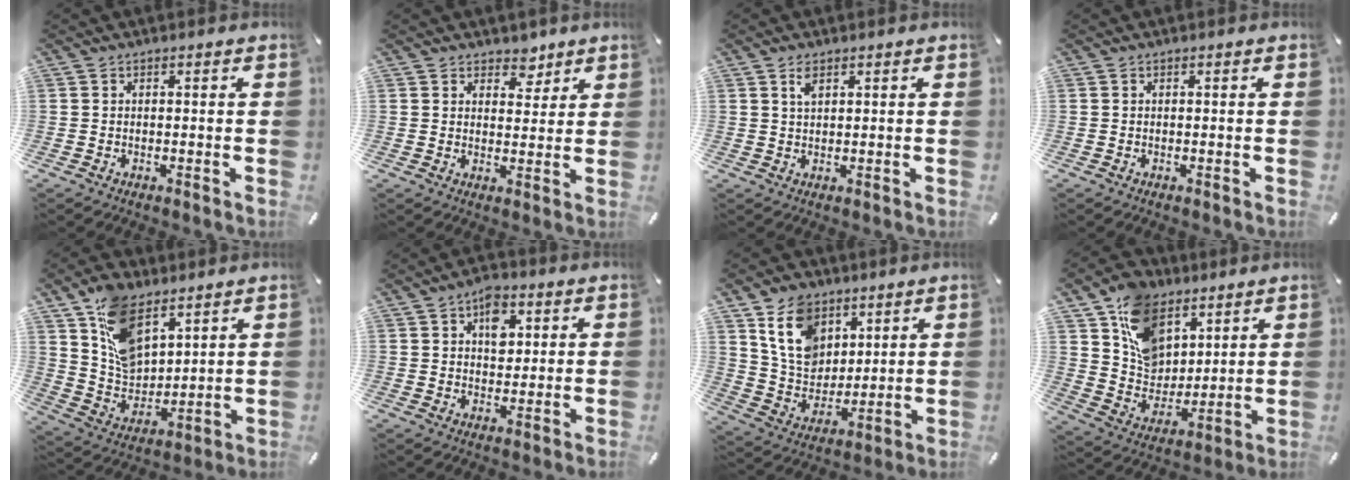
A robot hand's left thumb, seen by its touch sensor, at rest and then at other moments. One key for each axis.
{"total": 5.1, "fx": 3.7, "fy": 3.4, "fz": 1.0, "tx": 0.005, "ty": -0.022, "tz": 0.060}
{"total": 2.4, "fx": 1.4, "fy": 1.0, "fz": 1.7, "tx": -0.038, "ty": 0.001, "tz": 0.025}
{"total": 0.0}
{"total": 13.6, "fx": 7.7, "fy": 8.4, "fz": 7.5, "tx": -0.143, "ty": -0.033, "tz": 0.152}
{"total": 6.8, "fx": 2.5, "fy": 4.7, "fz": 4.2, "tx": -0.042, "ty": -0.006, "tz": 0.037}
{"total": 13.0, "fx": 7.0, "fy": 9.7, "fz": 5.0, "tx": -0.115, "ty": -0.029, "tz": 0.140}
{"total": 13.7, "fx": 7.7, "fy": 10.1, "fz": 5.2, "tx": -0.108, "ty": -0.039, "tz": 0.155}